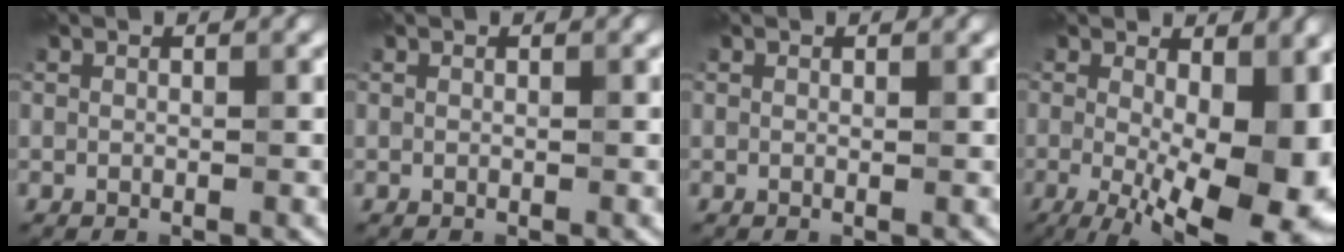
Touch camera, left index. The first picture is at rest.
{"total": 0.0}
{"total": 0.0}
{"total": 13.5, "force": [-3.1, 5.6, 11.9], "torque": [-0.188, -0.035, -0.037]}